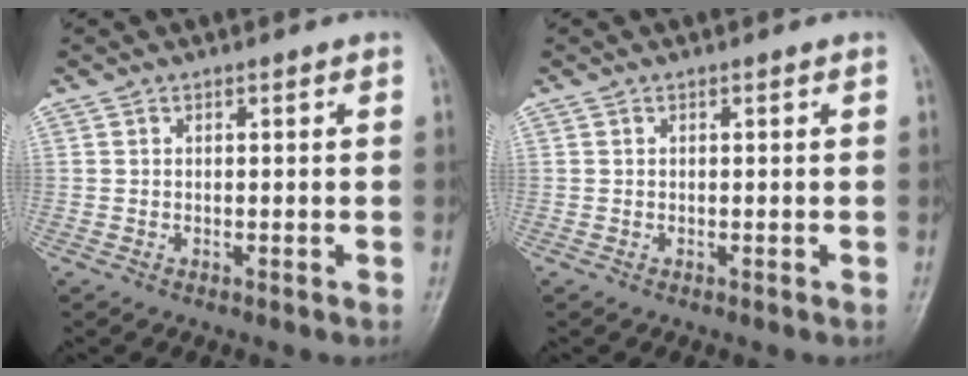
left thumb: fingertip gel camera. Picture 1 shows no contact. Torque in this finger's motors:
{"motor_torque": [-0.01, 0.00, 0.01, -0.02, 0.00]}